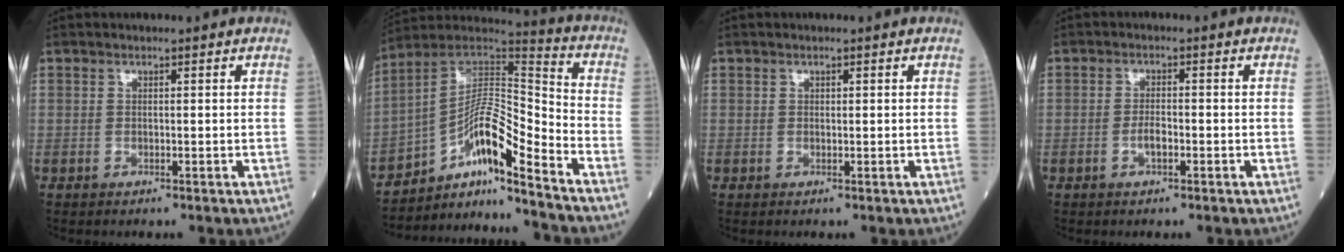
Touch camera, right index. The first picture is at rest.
{"total": 14.3, "force": [-9.7, 1.1, 10.4], "torque": [-0.184, 0.027, -0.165]}
{"total": 0.0}
{"total": 2.1, "force": [-0.8, 0.7, 1.8], "torque": [-0.033, 0.003, -0.013]}